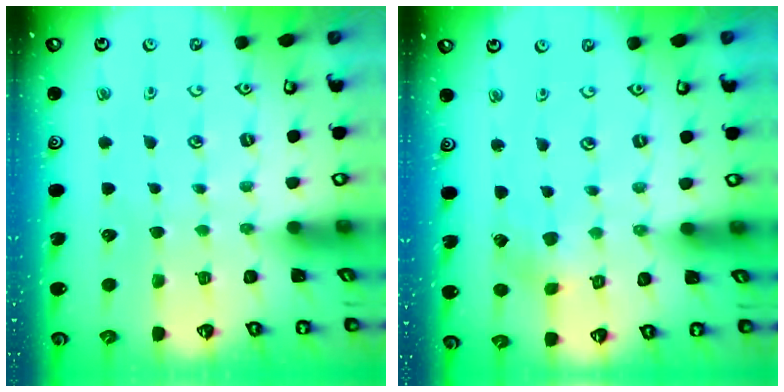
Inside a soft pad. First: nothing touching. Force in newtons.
{"total": 1.9, "press": 1.9, "slide": 0.2}